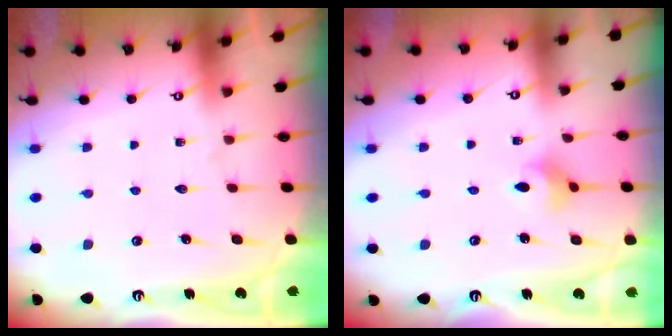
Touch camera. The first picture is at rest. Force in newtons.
{"total": 2.7, "press": 2.7, "slide": 0.4}